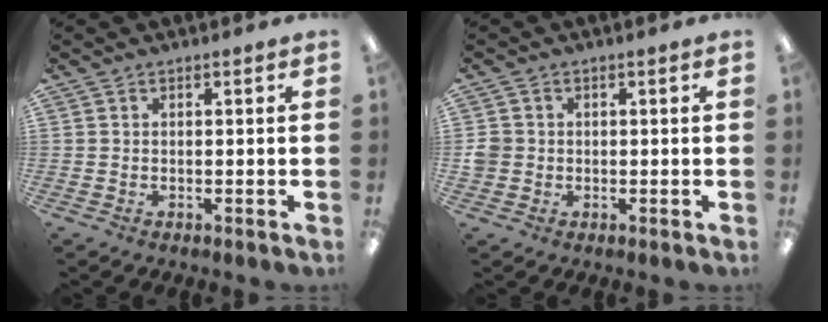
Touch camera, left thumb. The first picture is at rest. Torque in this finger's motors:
{"motor_torque": [-0.05, 0.03, 0.01, -0.04, 0.00]}